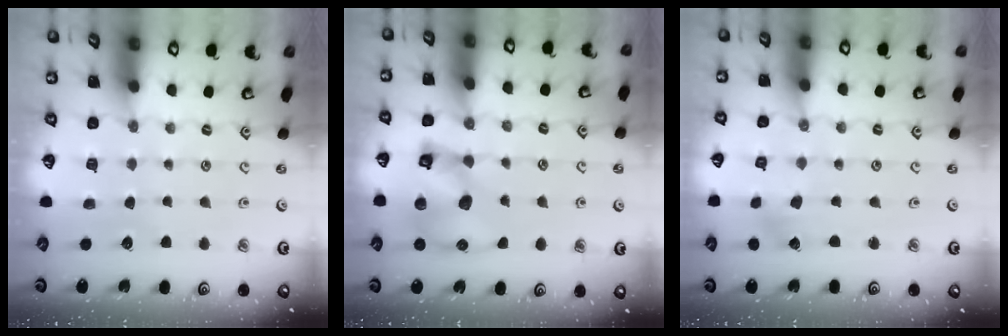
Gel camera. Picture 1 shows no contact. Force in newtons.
{"total": 11.4, "press": 11.2, "slide": 1.9}
{"total": 1.5, "press": 1.4, "slide": 0.2}